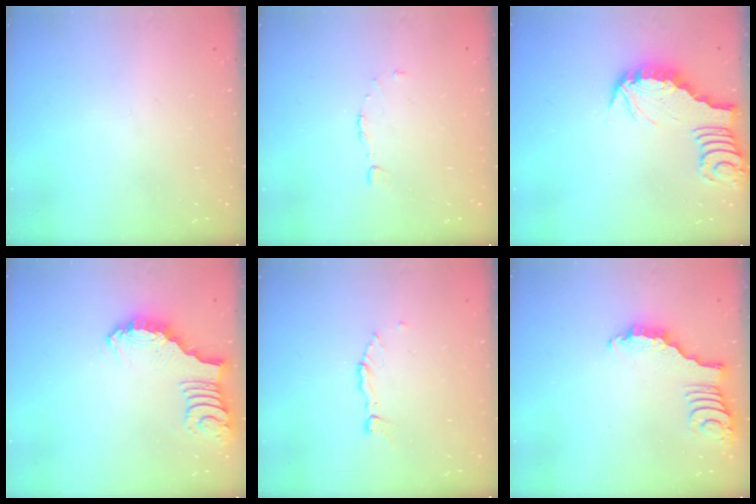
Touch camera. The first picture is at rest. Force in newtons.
{"total": 2.9, "press": 2.9, "slide": 0.2}
{"total": 2.6, "press": 2.6, "slide": 0.2}
{"total": 1.9, "press": 1.8, "slide": 0.3}
{"total": 2.8, "press": 2.8, "slide": 0.2}
{"total": 2.9, "press": 2.9, "slide": 0.4}